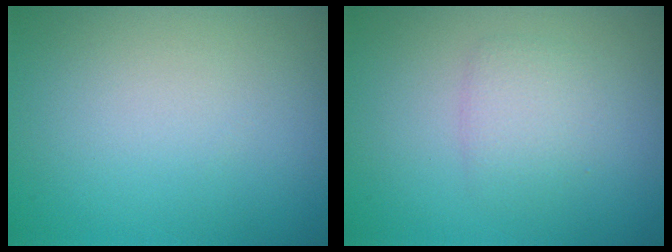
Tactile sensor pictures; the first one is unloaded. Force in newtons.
{"total": 2.0, "press": 2.0, "slide": 0.1}